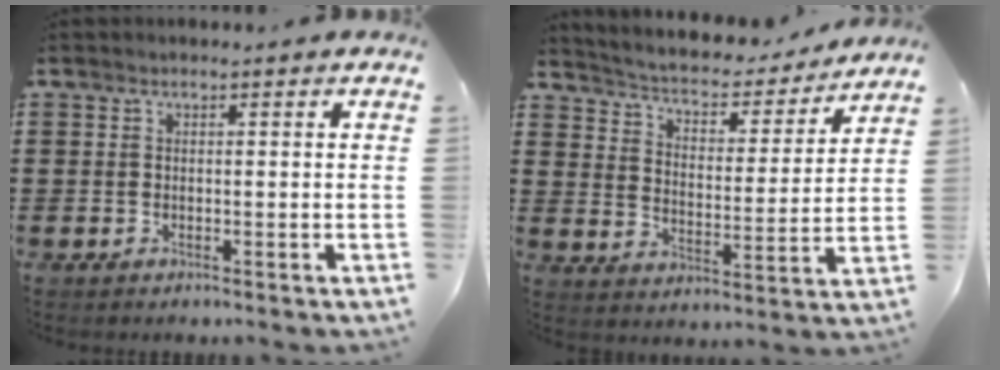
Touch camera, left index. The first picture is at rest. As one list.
[{"total": 3.2, "force": [2.9, 0.9, 0.9], "torque": [-0.038, -0.026, 0.038]}]